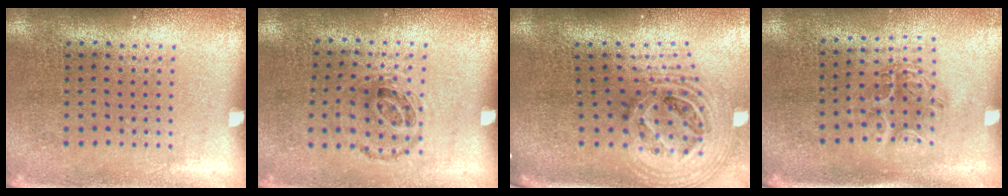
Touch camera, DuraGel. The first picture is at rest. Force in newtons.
{"total": 0.9, "press": 0.7, "slide": 0.6}
{"total": 2.7, "press": 1.9, "slide": 1.9}
{"total": 1.1, "press": 1.1, "slide": 0.2}